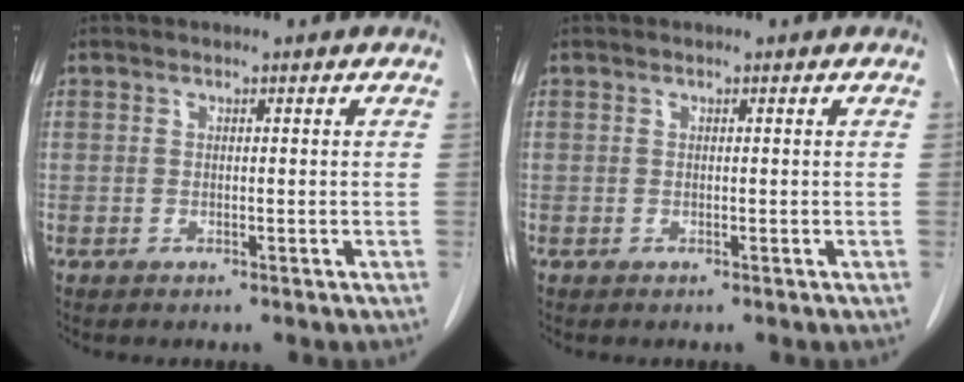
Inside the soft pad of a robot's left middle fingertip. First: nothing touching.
{"total": 0.0}